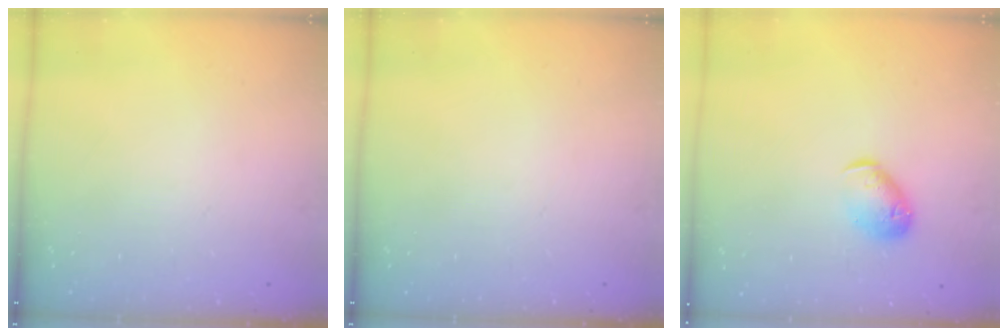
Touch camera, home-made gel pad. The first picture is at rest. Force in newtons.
{"total": 0.0}
{"total": 9.0, "press": 8.9, "slide": 1.3}